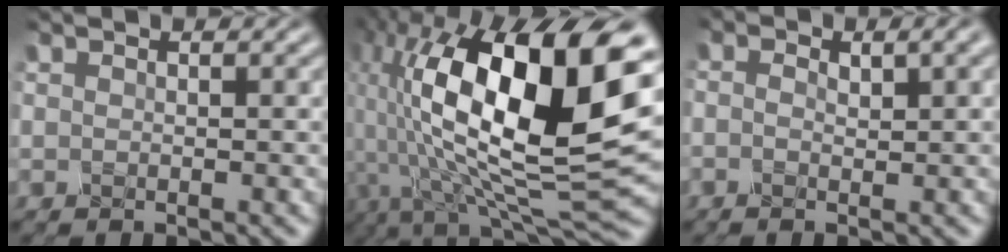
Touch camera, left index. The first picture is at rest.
{"total": 17.3, "force": [0.0, 7.5, 15.6], "torque": [-0.283, 0.020, 0.007]}
{"total": 1.5, "force": [-0.7, -0.3, 1.3], "torque": [-0.023, 0.001, 0.001]}